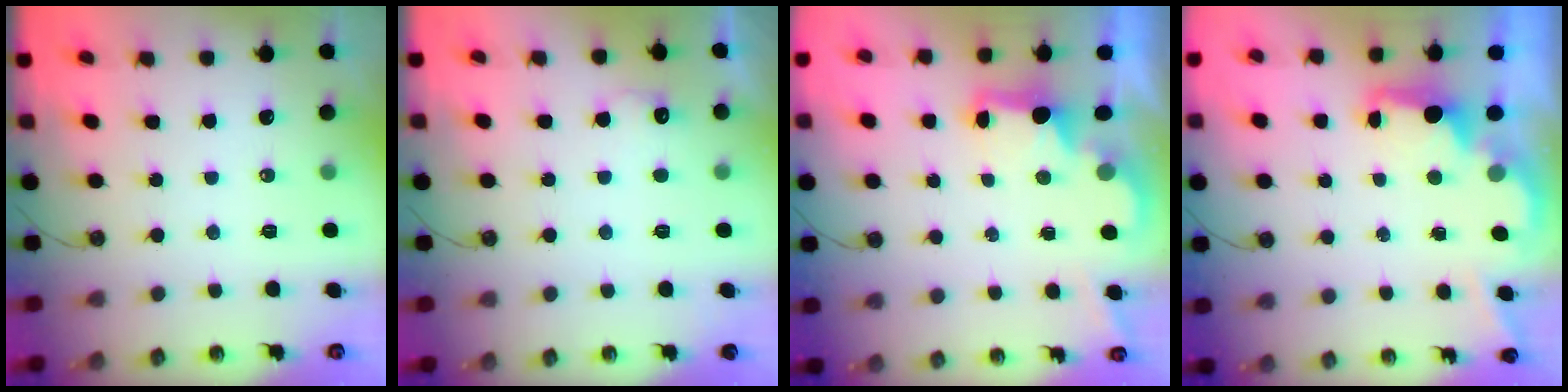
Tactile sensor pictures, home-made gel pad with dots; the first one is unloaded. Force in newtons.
{"total": 5.2, "press": 5.1, "slide": 1.3}
{"total": 2.4, "press": 2.3, "slide": 0.8}
{"total": 2.9, "press": 2.8, "slide": 0.5}